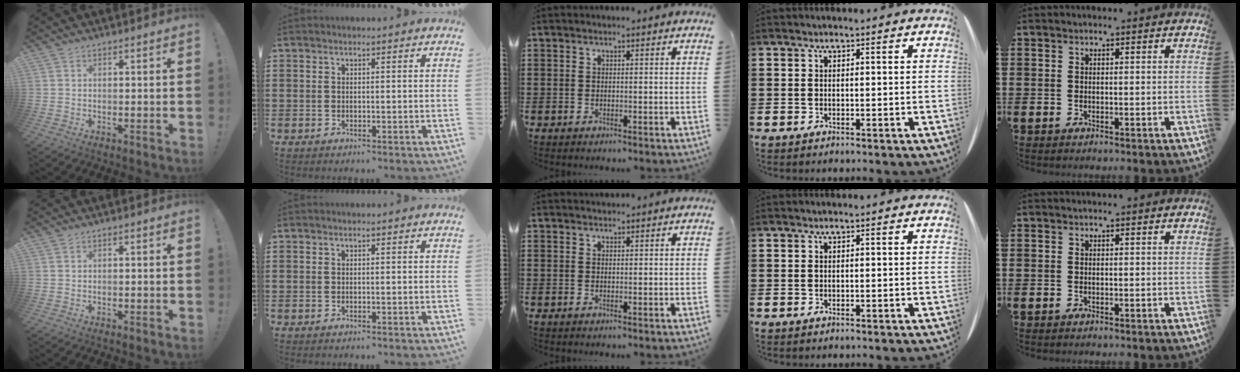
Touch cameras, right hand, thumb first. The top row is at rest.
{"middle": {"total": 0.6, "force": [0.6, 0.2, -0.1], "torque": [-0.001, 0.000, 0.011]}}